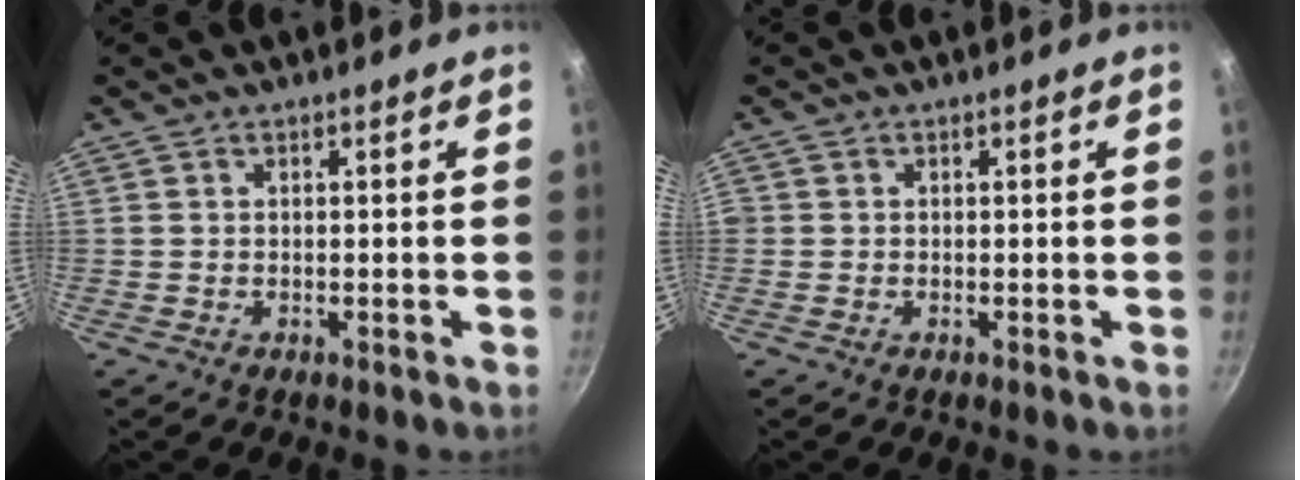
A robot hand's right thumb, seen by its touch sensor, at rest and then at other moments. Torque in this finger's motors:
{"motor_torque": [0.41, 3.38, 0.69, 0.18, 0.31]}